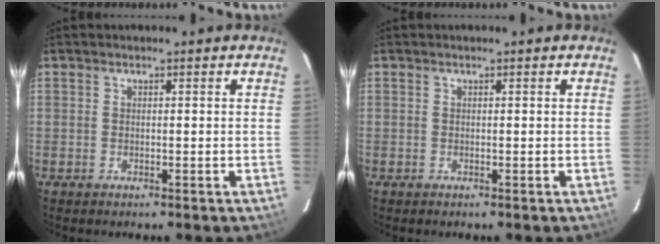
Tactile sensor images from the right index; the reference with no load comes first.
{"total": 0.0}